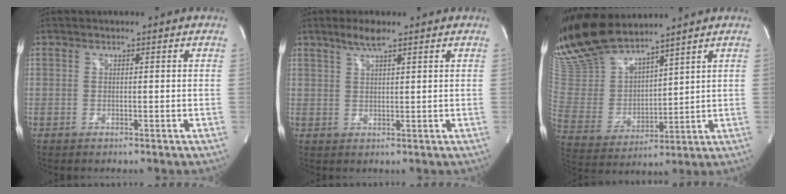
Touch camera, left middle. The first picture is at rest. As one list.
[{"total": 3.3, "force": [2.4, 0.3, 2.2], "torque": [-0.051, 0.003, 0.048]}, {"total": 14.4, "force": [13.1, 2.3, 5.5], "torque": [-0.123, -0.001, 0.273]}]